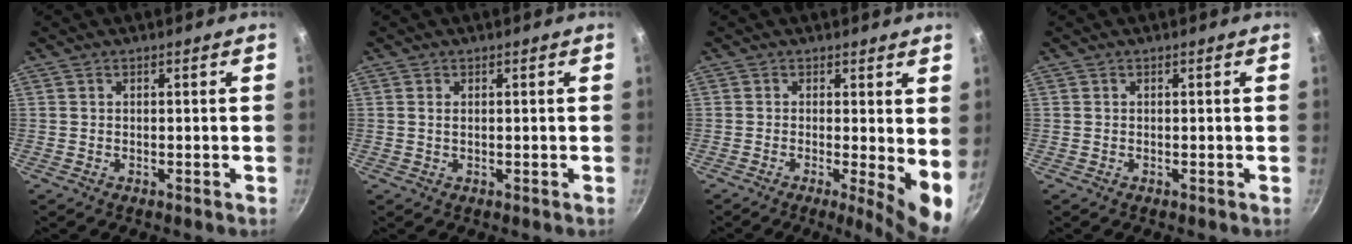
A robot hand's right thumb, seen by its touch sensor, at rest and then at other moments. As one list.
[{"total": 1.0, "force": [0.3, 0.5, 0.8], "torque": [-0.015, 0.001, 0.004]}, {"total": 7.2, "force": [0.0, 1.7, 7.0], "torque": [-0.092, -0.020, -0.001]}, {"total": 0.0}]